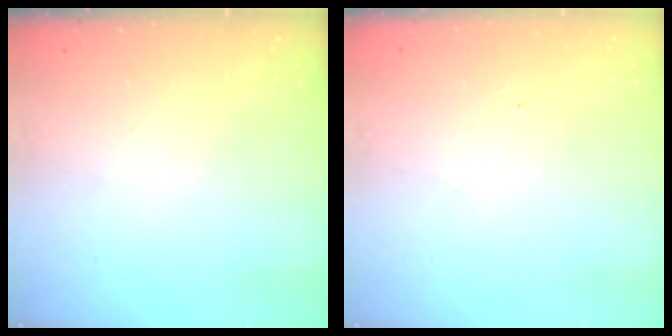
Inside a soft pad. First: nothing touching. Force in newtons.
{"total": 3.0, "press": 3.0, "slide": 0.4}